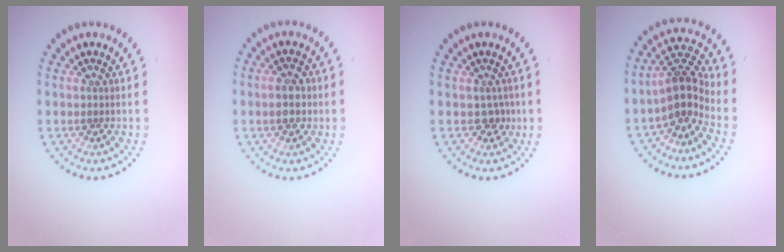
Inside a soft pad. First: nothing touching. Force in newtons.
{"total": 2.8, "press": 2.8, "slide": 0.2}
{"total": 1.2, "press": 1.0, "slide": 0.6}
{"total": 4.0, "press": 3.1, "slide": 2.6}